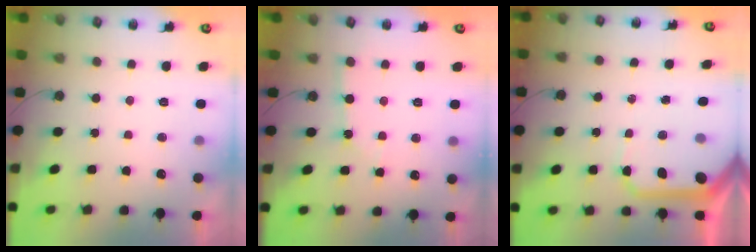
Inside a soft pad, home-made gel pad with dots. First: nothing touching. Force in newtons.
{"total": 2.2, "press": 2.2, "slide": 0.3}
{"total": 13.0, "press": 12.9, "slide": 1.5}